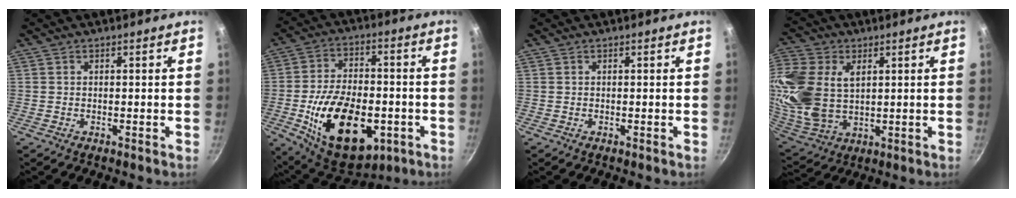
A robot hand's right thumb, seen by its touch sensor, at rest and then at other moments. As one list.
[{"total": 22.0, "force": [-6.1, 12.6, 16.9], "torque": [-0.263, 0.017, -0.086]}, {"total": 0.0}, {"total": 19.2, "force": [4.2, 12.9, 13.6], "torque": [-0.303, -0.016, 0.087]}]